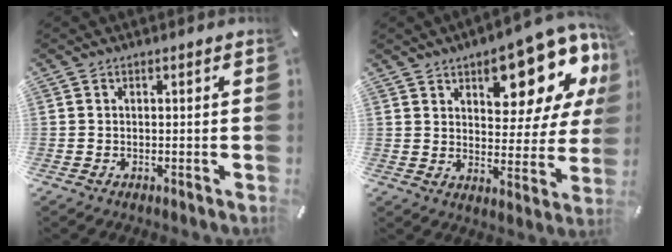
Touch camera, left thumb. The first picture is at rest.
{"total": 16.5, "force": [10.6, 7.4, 10.2], "torque": [-0.123, -0.075, 0.177]}